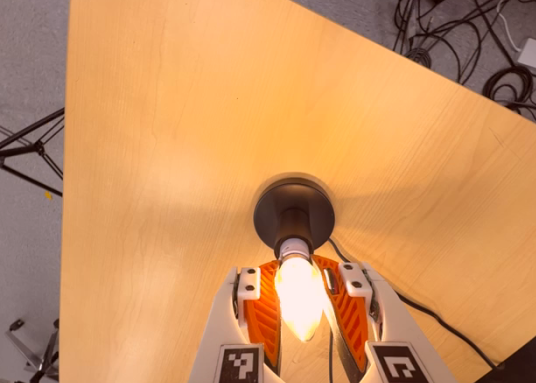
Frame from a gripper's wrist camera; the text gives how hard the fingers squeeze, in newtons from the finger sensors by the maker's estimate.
{"total": 21.6, "left": 25.6, "right": 17.6}